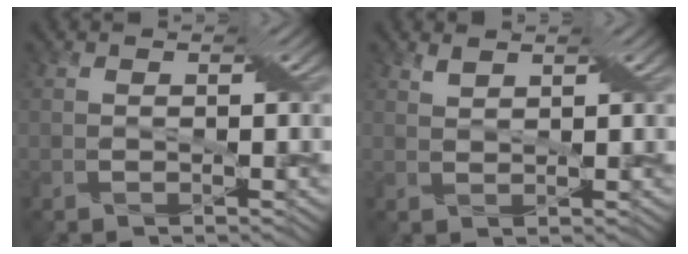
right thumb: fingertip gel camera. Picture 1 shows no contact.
{"total": 1.7, "force": [1.5, -0.1, 0.6], "torque": [-0.016, 0.005, 0.028]}